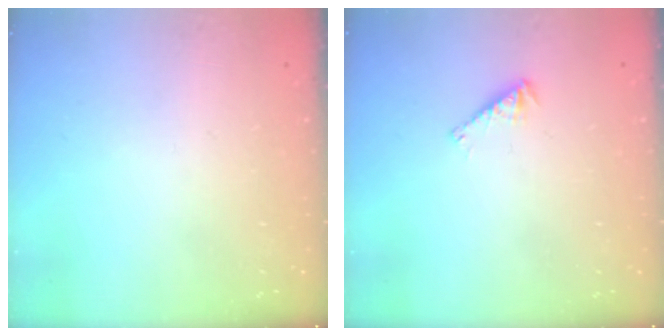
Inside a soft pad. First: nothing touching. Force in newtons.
{"total": 2.8, "press": 2.7, "slide": 0.5}